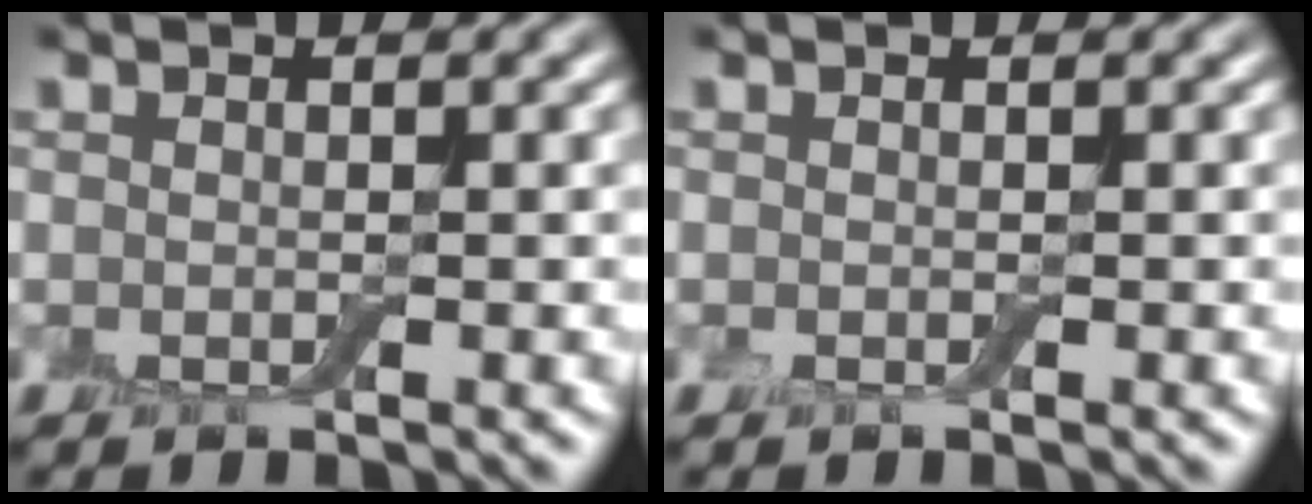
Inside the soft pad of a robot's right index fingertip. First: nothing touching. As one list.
[{"total": 0.0}]